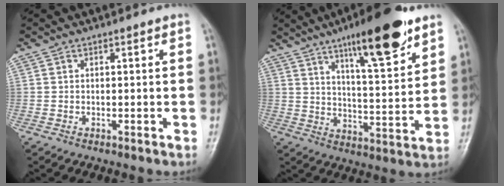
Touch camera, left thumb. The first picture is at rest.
{"total": 16.5, "force": [10.4, 3.8, 12.3], "torque": [-0.167, -0.056, 0.167]}